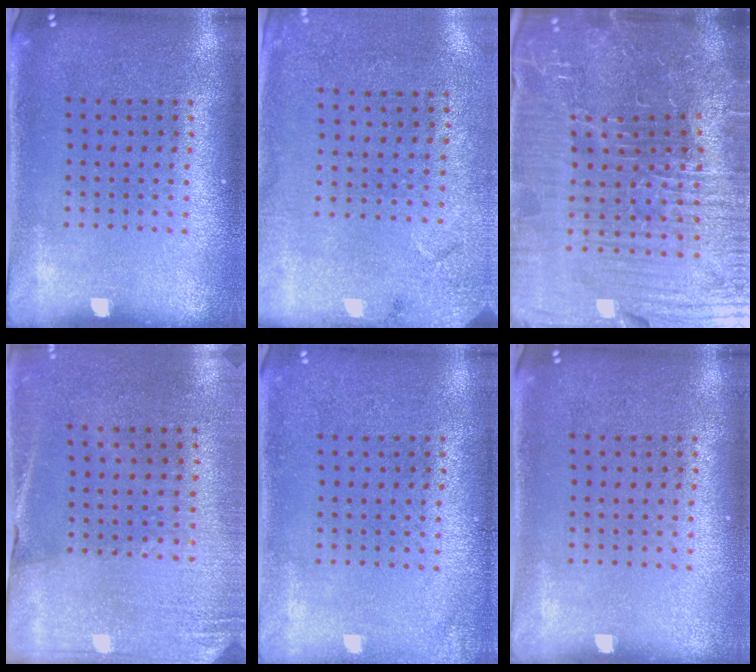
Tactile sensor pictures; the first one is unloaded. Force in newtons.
{"total": 2.7, "press": 2.2, "slide": 1.6}
{"total": 7.3, "press": 6.6, "slide": 3.3}
{"total": 2.6, "press": 2.3, "slide": 1.1}
{"total": 1.1, "press": 1.1, "slide": 0.1}
{"total": 0.0}